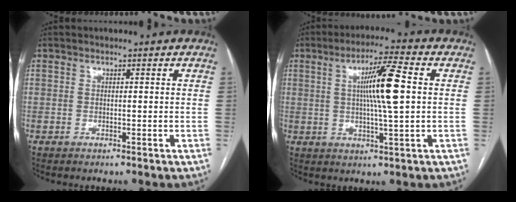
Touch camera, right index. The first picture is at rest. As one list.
[{"total": 9.7, "force": [1.4, 0.0, 9.6], "torque": [-0.169, 0.005, 0.023]}]